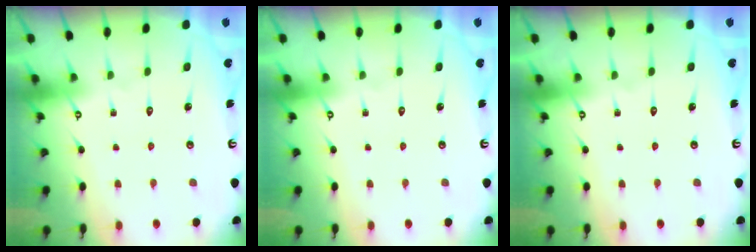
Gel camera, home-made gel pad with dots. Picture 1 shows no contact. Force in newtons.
{"total": 0.0}
{"total": 0.0}